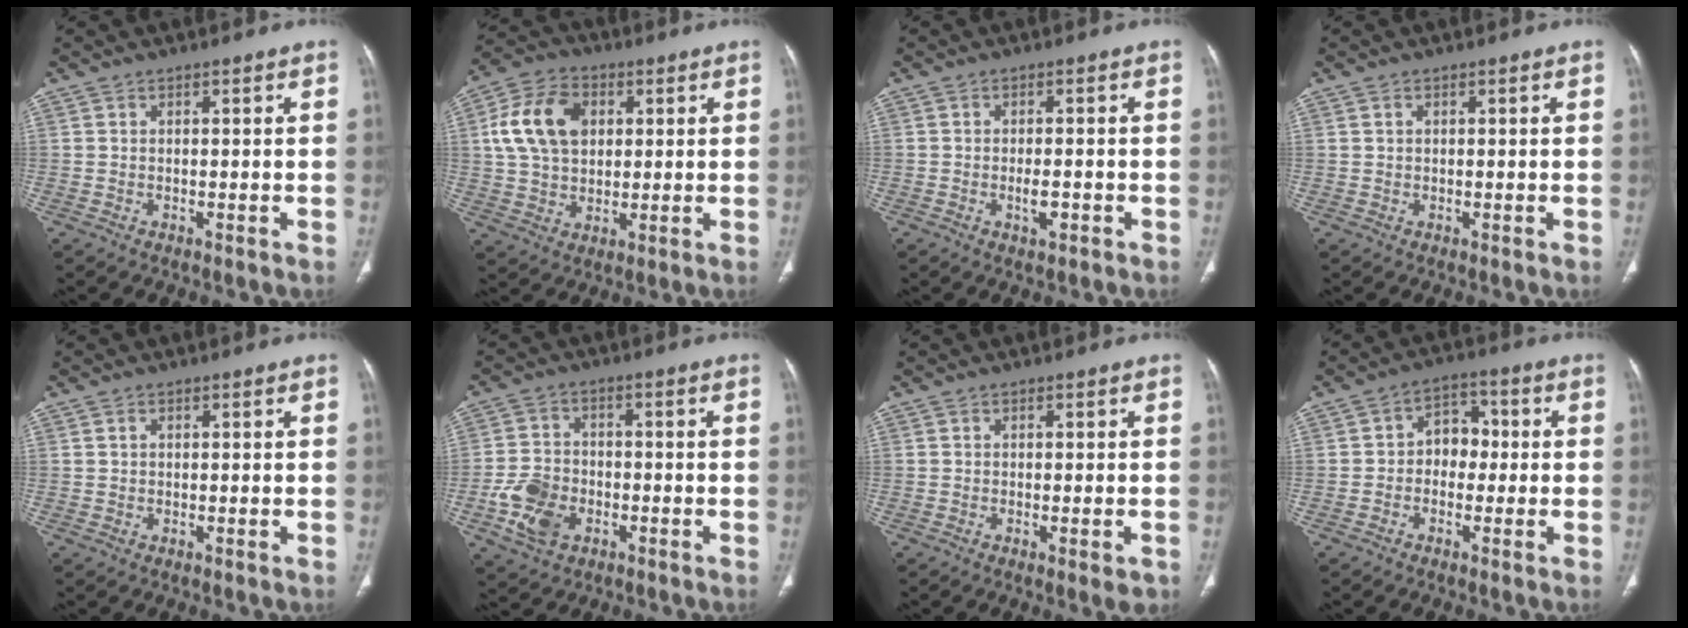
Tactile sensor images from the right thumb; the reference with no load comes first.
{"total": 13.2, "force": [3.1, 9.3, 8.9], "torque": [-0.149, 0.009, 0.054]}
{"total": 2.7, "force": [-1.0, 1.2, 2.2], "torque": [-0.034, 0.002, -0.014]}
{"total": 0.6, "force": [0.2, 0.5, 0.3], "torque": [-0.004, 0.000, 0.005]}
{"total": 0.8, "force": [0.3, 0.6, 0.4], "torque": [-0.005, 0.000, 0.005]}
{"total": 8.8, "force": [-3.1, 6.4, 5.2], "torque": [-0.090, 0.012, -0.056]}
{"total": 2.8, "force": [-1.0, 0.8, 2.5], "torque": [-0.030, -0.005, -0.008]}
{"total": 6.1, "force": [-0.4, 4.7, 3.9], "torque": [-0.025, 0.026, -0.019]}